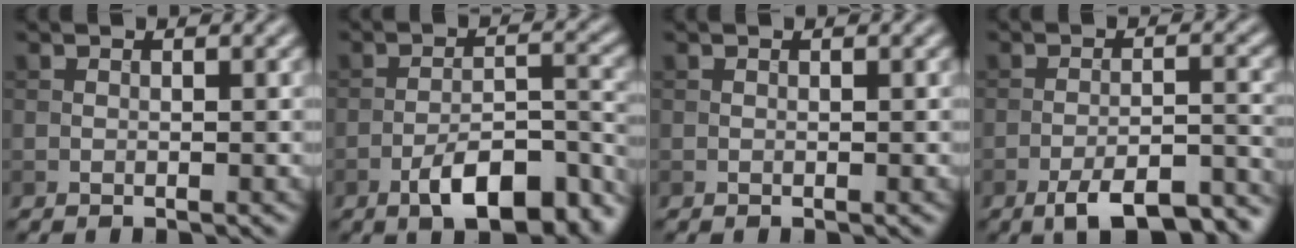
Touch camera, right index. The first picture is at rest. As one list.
[{"total": 8.7, "force": [-5.5, 3.0, 6.0], "torque": [-0.084, 0.004, -0.091]}, {"total": 0.0}, {"total": 8.3, "force": [-6.1, 2.4, 5.1], "torque": [-0.075, -0.004, -0.088]}]